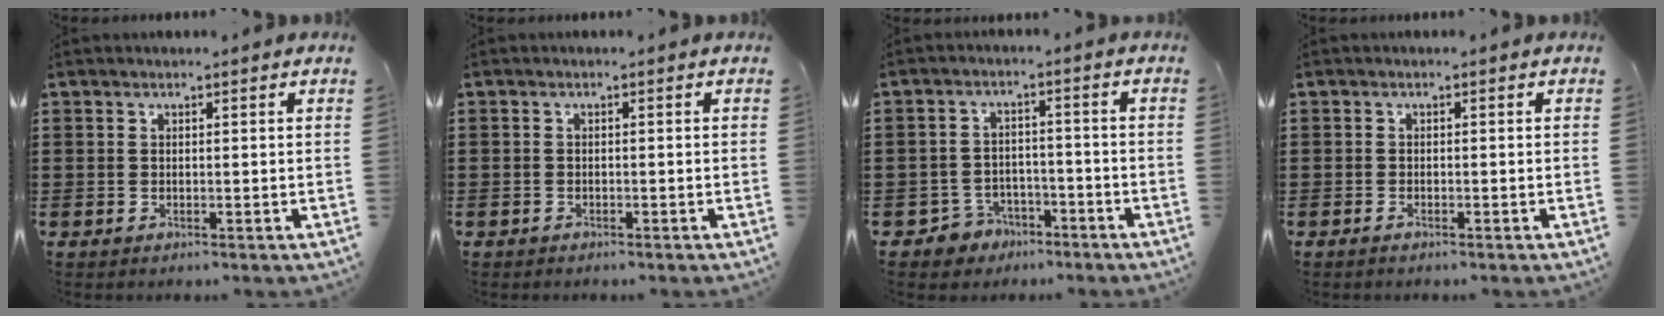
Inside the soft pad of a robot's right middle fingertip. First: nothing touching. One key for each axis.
{"total": 0.8, "fx": -0.8, "fy": 0.3, "fz": 0.1, "tx": -0.001, "ty": 0.001, "tz": -0.017}
{"total": 3.8, "fx": -3.4, "fy": 1.8, "fz": 0.2, "tx": -0.020, "ty": 0.003, "tz": -0.073}
{"total": 0.6, "fx": -0.5, "fy": 0.1, "fz": 0.4, "tx": -0.008, "ty": -0.003, "tz": -0.009}